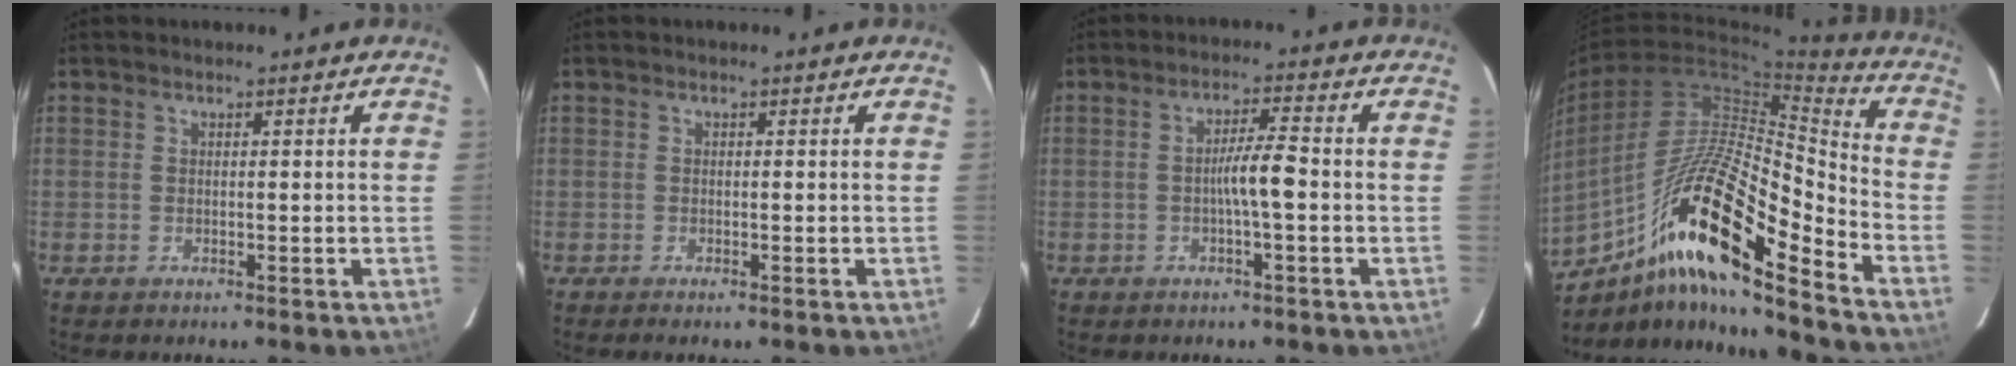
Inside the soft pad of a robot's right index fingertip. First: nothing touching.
{"total": 0.9, "force": [-0.7, 0.0, 0.6], "torque": [-0.010, -0.002, -0.010]}
{"total": 4.5, "force": [-0.8, 0.0, 4.4], "torque": [-0.075, 0.010, -0.014]}
{"total": 20.3, "force": [-11.5, 2.8, 16.4], "torque": [-0.296, 0.000, -0.196]}